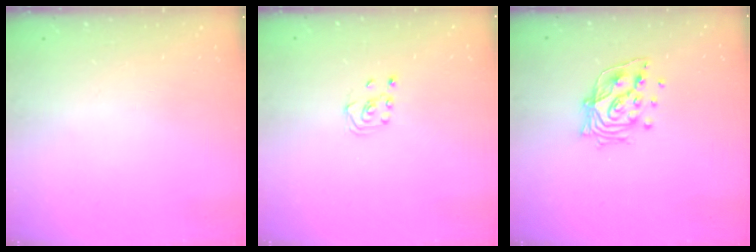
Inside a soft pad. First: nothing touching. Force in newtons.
{"total": 2.3, "press": 2.2, "slide": 0.7}
{"total": 13.7, "press": 13.4, "slide": 3.0}